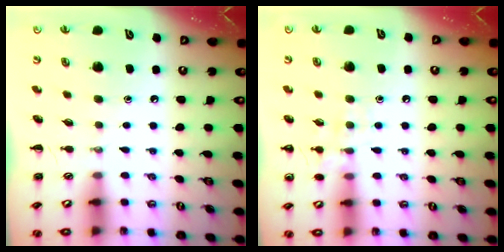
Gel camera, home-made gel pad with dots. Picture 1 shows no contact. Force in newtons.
{"total": 7.4, "press": 7.3, "slide": 1.0}